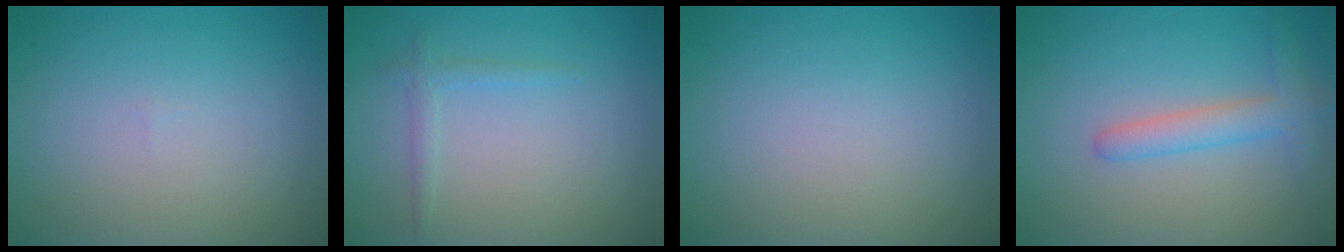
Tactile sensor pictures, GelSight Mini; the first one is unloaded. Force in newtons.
{"total": 1.1, "press": 1.1, "slide": 0.1}
{"total": 0.0}
{"total": 3.0, "press": 3.0, "slide": 0.2}